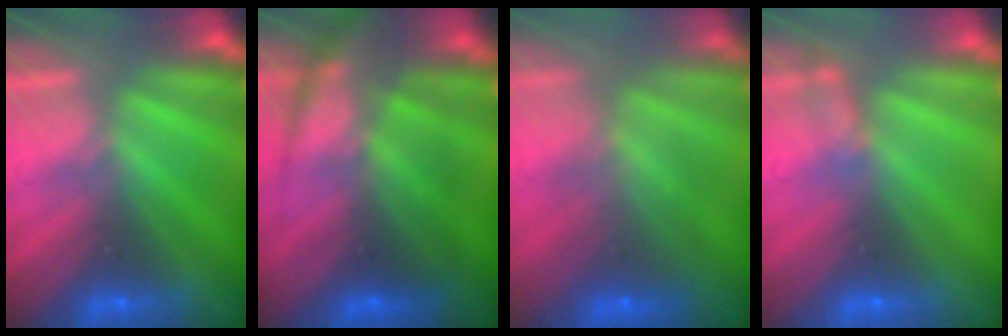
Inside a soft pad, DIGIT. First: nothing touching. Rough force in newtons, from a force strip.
{"total": 7.3}
{"total": 5.6}
{"total": 2.2}